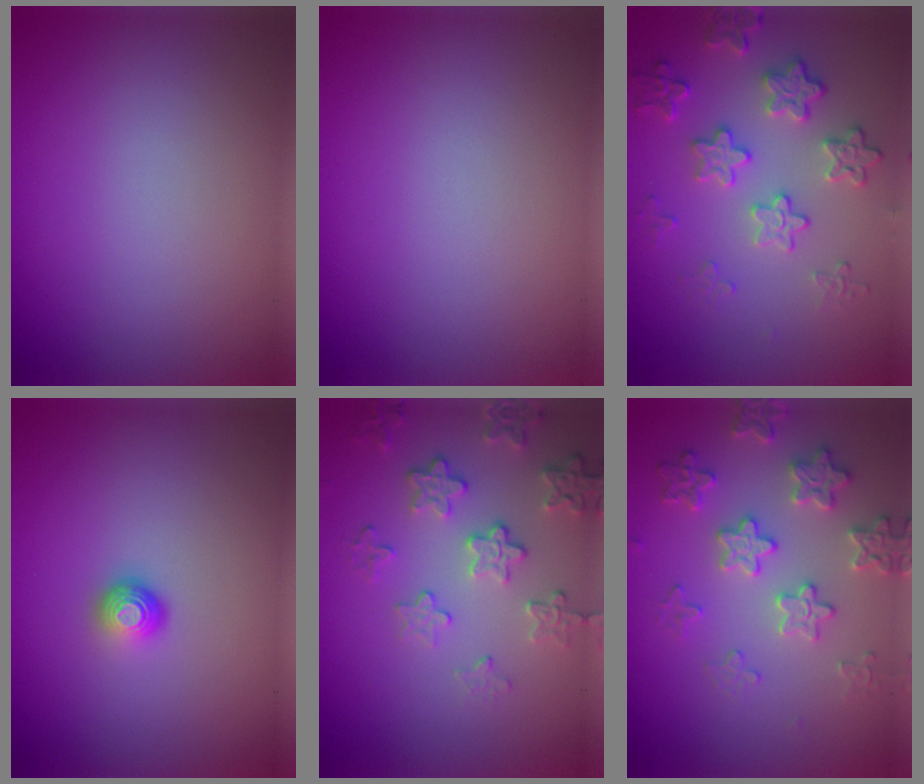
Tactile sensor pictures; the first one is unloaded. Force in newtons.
{"total": 0.0}
{"total": 4.1, "press": 3.6, "slide": 2.0}
{"total": 1.6, "press": 1.1, "slide": 1.2}
{"total": 4.1, "press": 3.2, "slide": 2.5}
{"total": 3.5, "press": 3.5, "slide": 0.5}